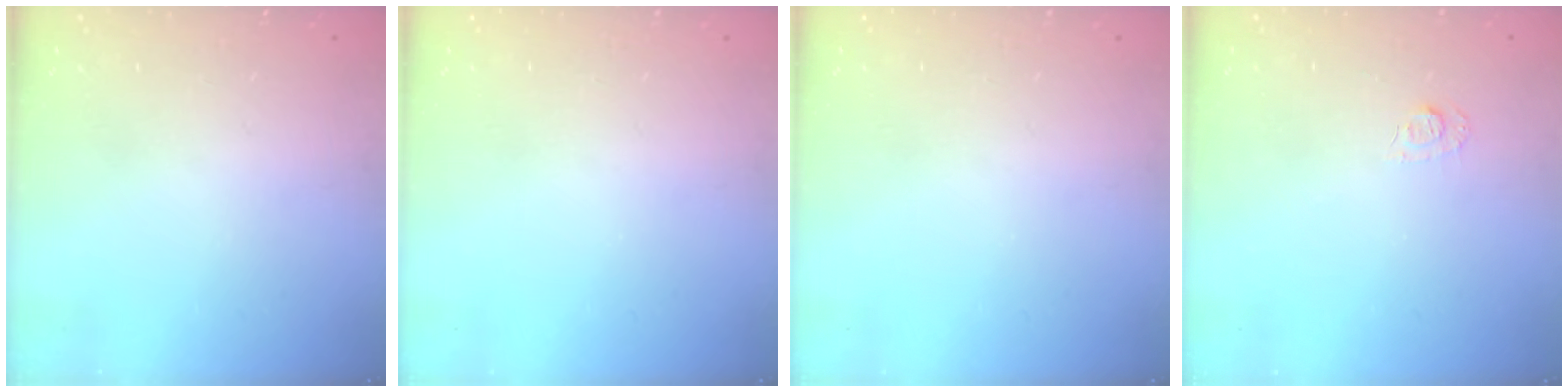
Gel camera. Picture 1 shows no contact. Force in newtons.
{"total": 0.0}
{"total": 0.0}
{"total": 5.5, "press": 5.4, "slide": 0.6}